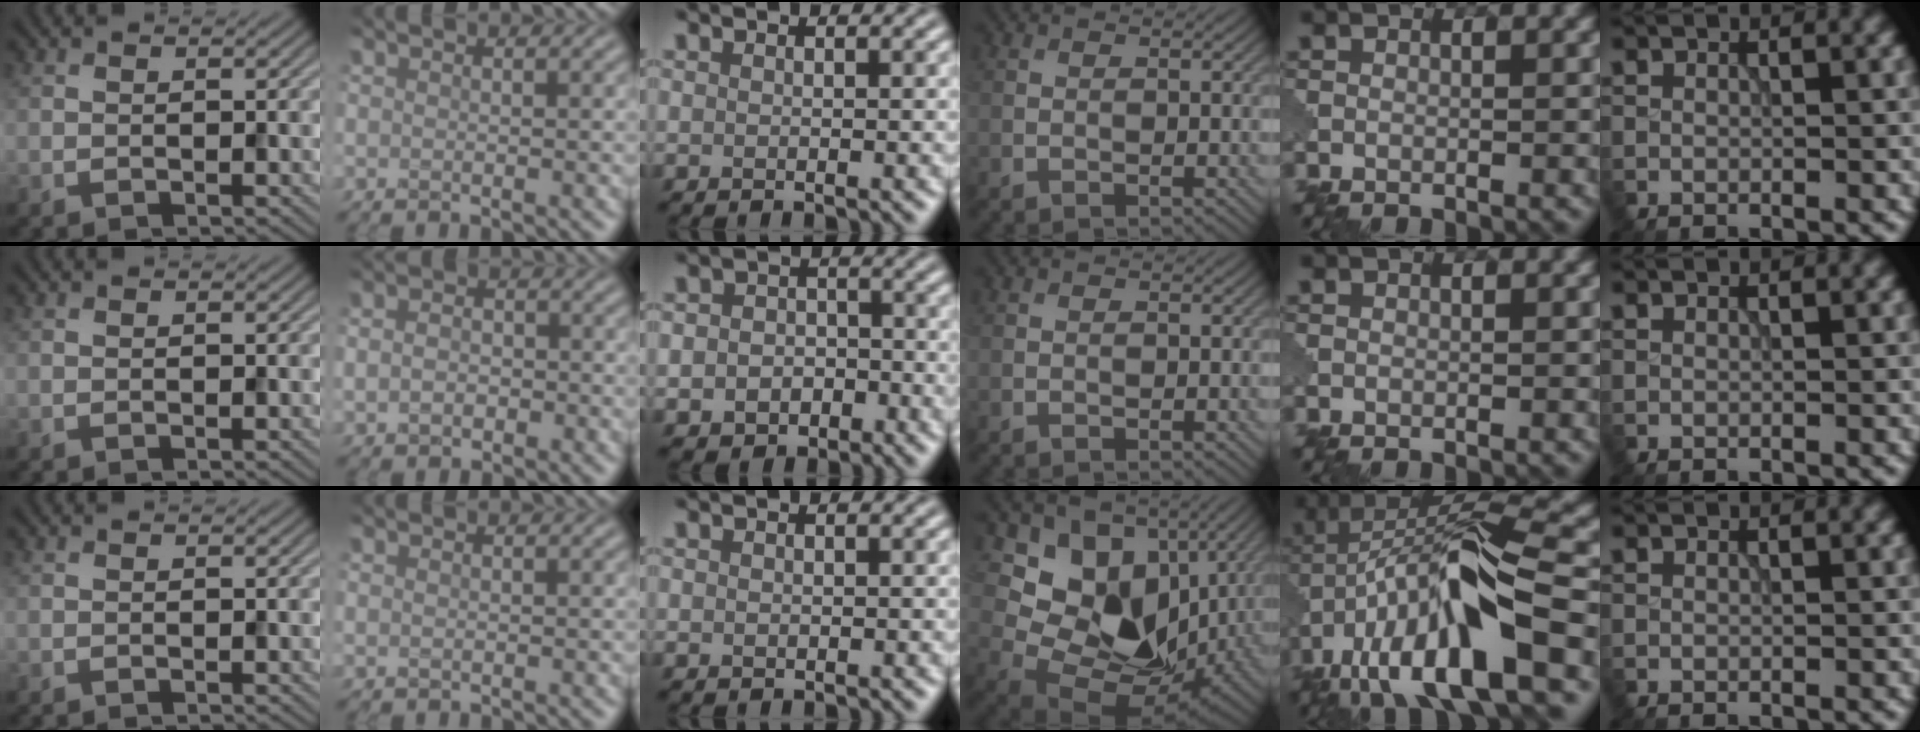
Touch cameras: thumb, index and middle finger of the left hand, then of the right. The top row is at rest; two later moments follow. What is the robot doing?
{"motion": "extract", "object": "pin"}